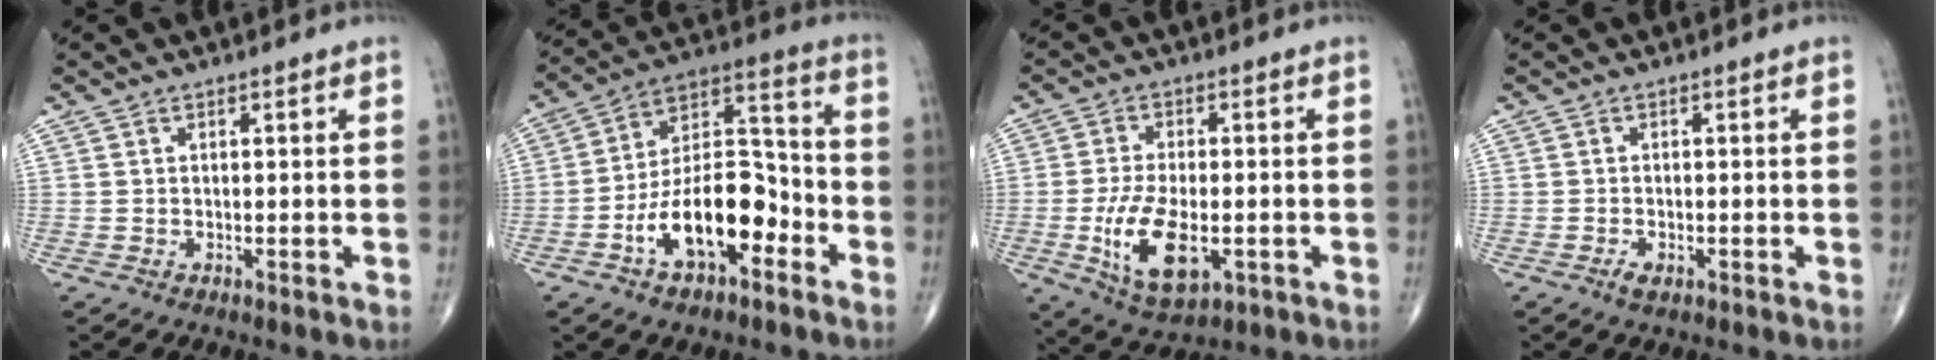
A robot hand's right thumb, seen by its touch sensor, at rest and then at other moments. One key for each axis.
{"total": 16.8, "fx": -6.7, "fy": 8.7, "fz": 12.7, "tx": -0.191, "ty": 0.060, "tz": -0.119}
{"total": 11.8, "fx": -2.9, "fy": 5.7, "fz": 9.9, "tx": -0.184, "ty": -0.006, "tz": -0.041}
{"total": 1.7, "fx": -0.8, "fy": 0.9, "fz": 1.2, "tx": -0.023, "ty": 0.001, "tz": -0.015}